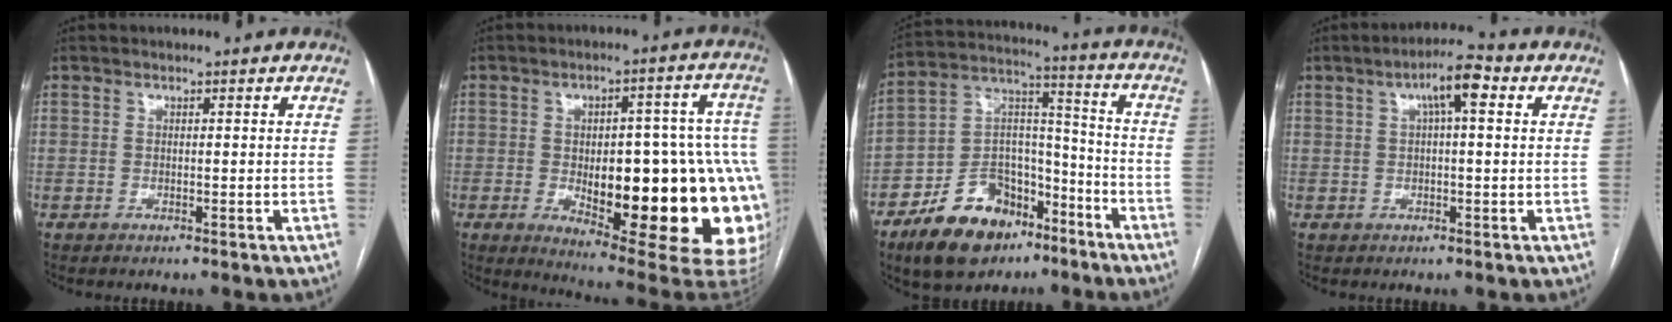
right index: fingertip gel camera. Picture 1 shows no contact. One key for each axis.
{"total": 26.6, "fx": -4.5, "fy": 7.9, "fz": 25.0, "tx": -0.232, "ty": 0.019, "tz": -0.035}
{"total": 16.6, "fx": -10.8, "fy": 9.5, "fz": 8.4, "tx": -0.151, "ty": 0.036, "tz": -0.179}
{"total": 5.8, "fx": 2.0, "fy": 1.0, "fz": 5.4, "tx": -0.093, "ty": 0.021, "tz": 0.027}